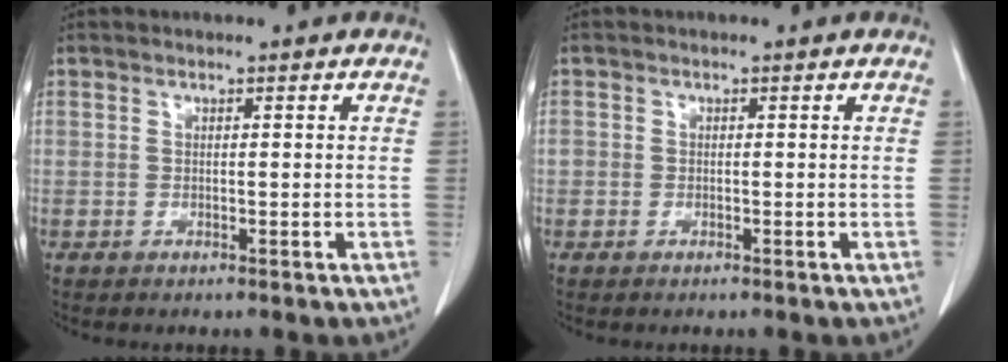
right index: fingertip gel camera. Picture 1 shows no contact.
{"total": 0.8, "force": [-0.2, 0.7, 0.1], "torque": [0.008, 0.007, -0.004]}